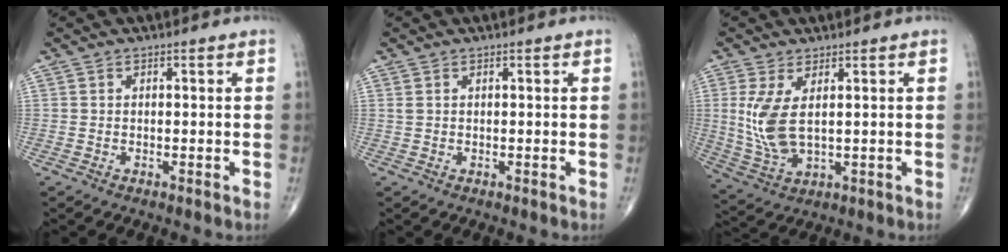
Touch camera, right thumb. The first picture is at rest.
{"total": 0.6, "force": [0.3, 0.2, 0.4], "torque": [-0.011, 0.008, 0.010]}
{"total": 8.5, "force": [1.6, 3.8, 7.4], "torque": [-0.165, -0.016, 0.044]}